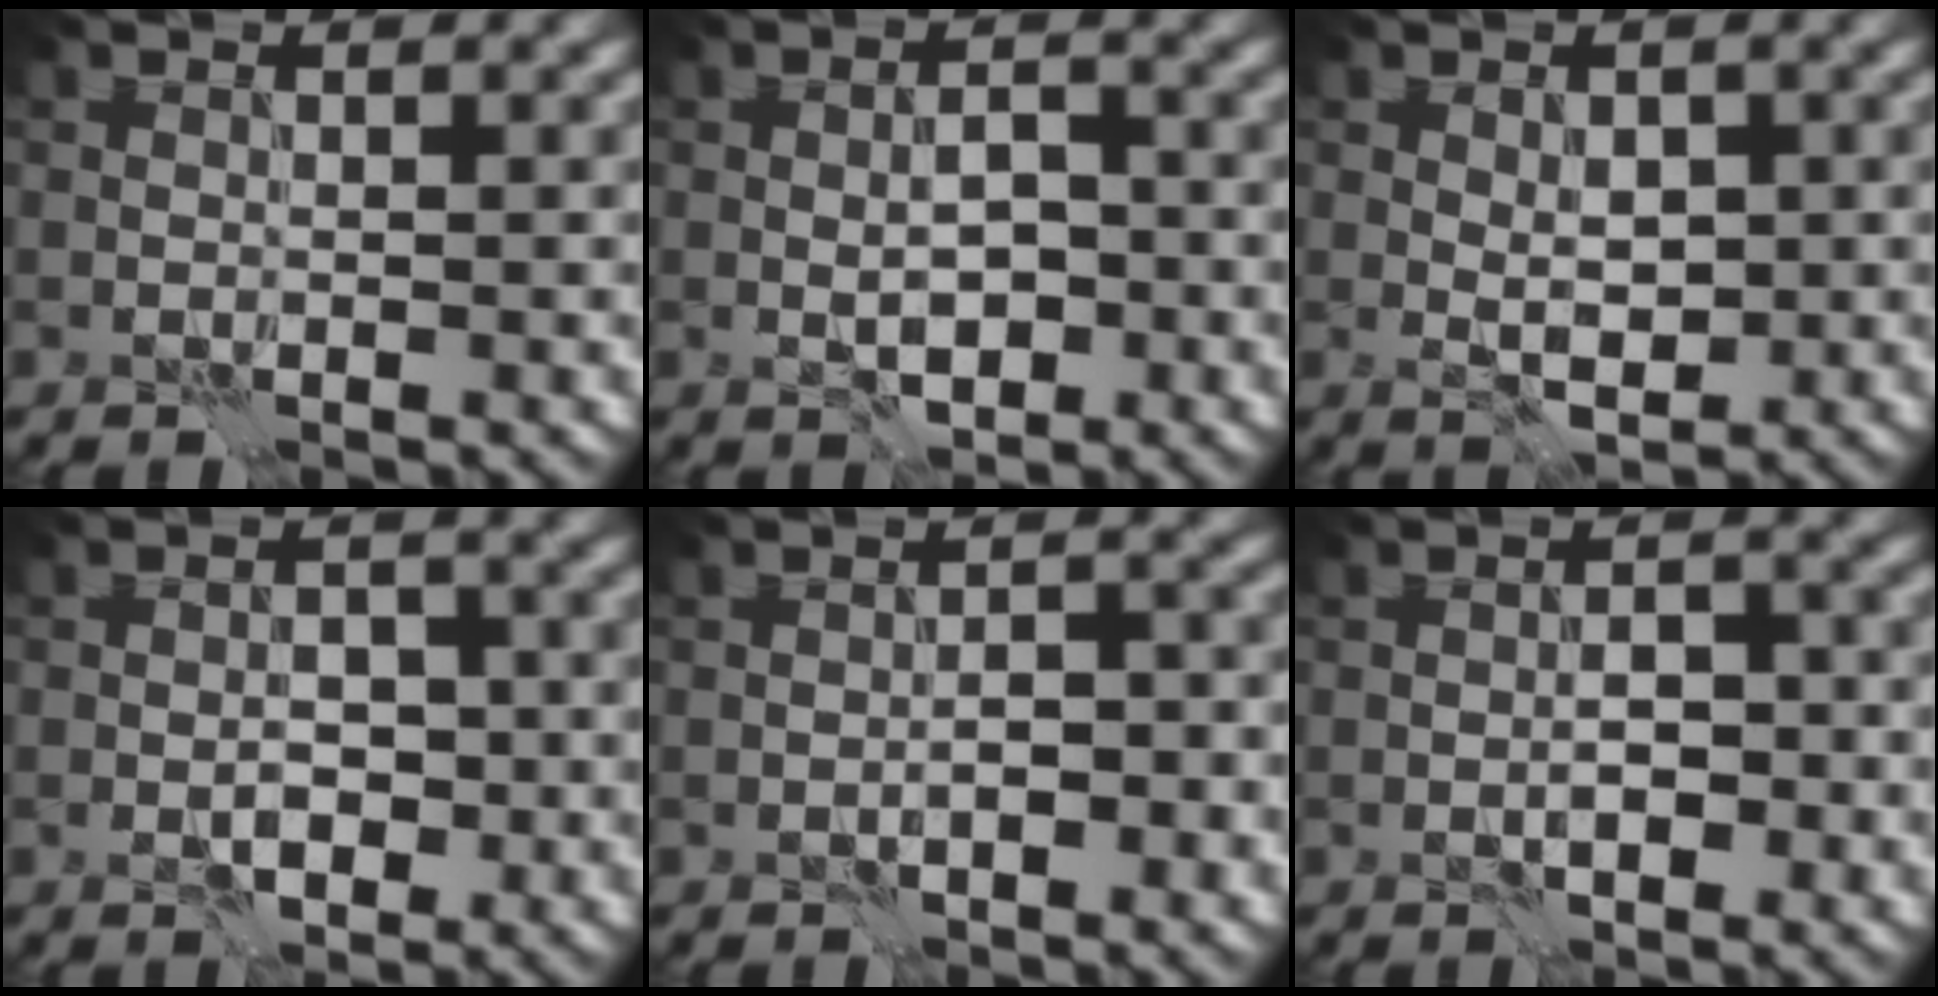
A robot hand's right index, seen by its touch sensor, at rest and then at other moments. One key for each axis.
{"total": 3.5, "fx": -0.9, "fy": 1.8, "fz": 2.8, "tx": -0.041, "ty": 0.004, "tz": -0.017}
{"total": 2.6, "fx": 0.1, "fy": 1.5, "fz": 2.1, "tx": -0.032, "ty": -0.003, "tz": 0.005}
{"total": 2.9, "fx": -0.9, "fy": 1.6, "fz": 2.2, "tx": -0.029, "ty": 0.004, "tz": -0.015}
{"total": 2.5, "fx": -0.9, "fy": 1.0, "fz": 2.1, "tx": -0.017, "ty": 0.010, "tz": -0.021}
{"total": 2.8, "fx": -0.9, "fy": 1.2, "fz": 2.3, "tx": -0.024, "ty": 0.007, "tz": -0.021}